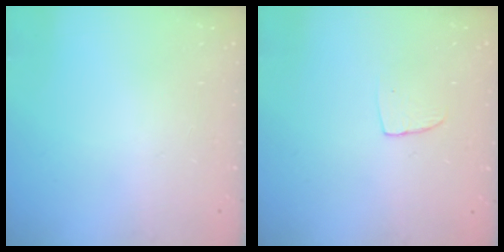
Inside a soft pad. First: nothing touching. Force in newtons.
{"total": 4.9, "press": 4.8, "slide": 0.4}